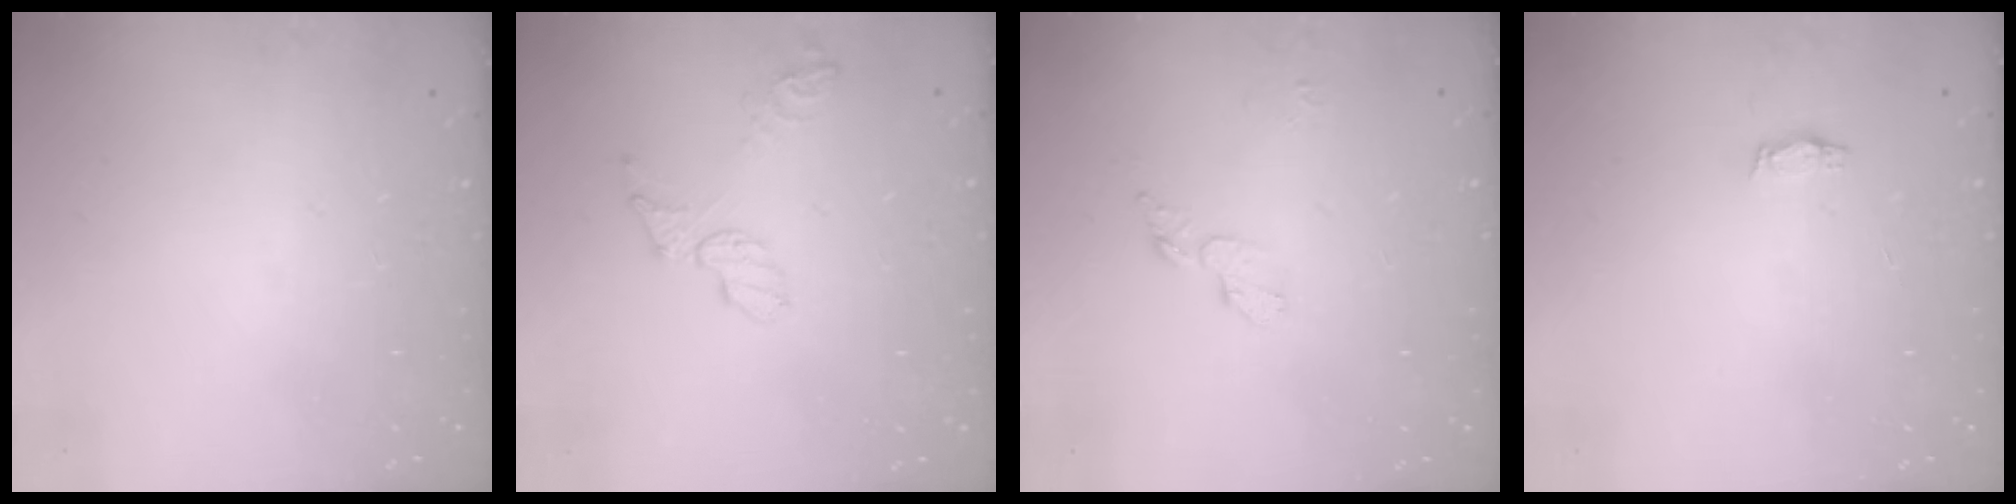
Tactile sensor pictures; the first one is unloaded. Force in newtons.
{"total": 6.4, "press": 6.4, "slide": 0.5}
{"total": 4.8, "press": 4.7, "slide": 0.4}
{"total": 2.9, "press": 2.8, "slide": 0.4}